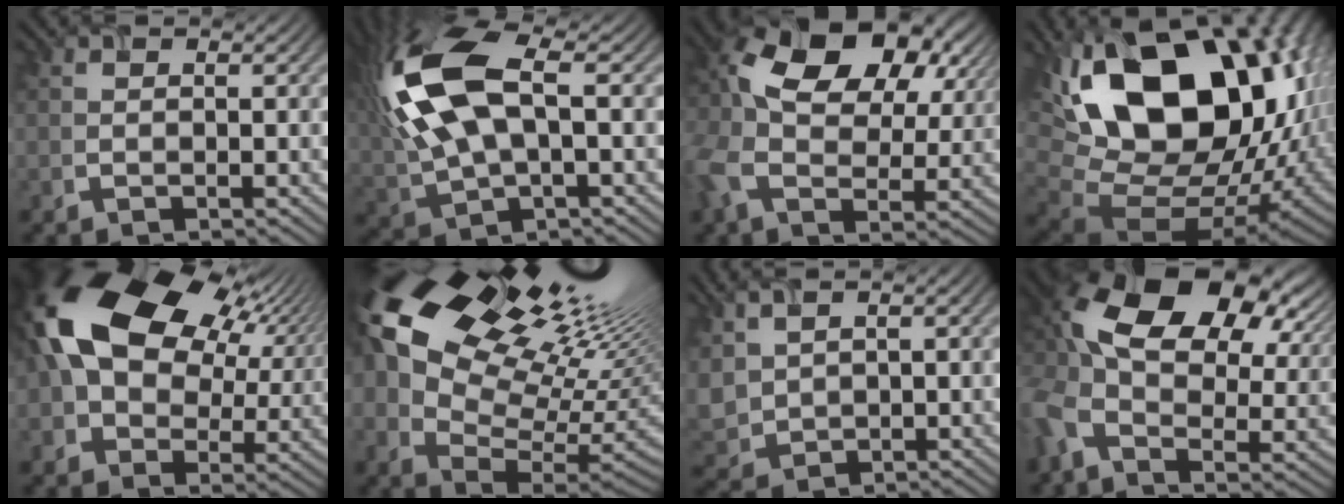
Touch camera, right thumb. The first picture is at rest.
{"total": 14.9, "force": [3.0, 7.4, 12.6], "torque": [-0.310, 0.001, 0.057]}
{"total": 16.7, "force": [4.4, 11.5, 11.3], "torque": [-0.266, -0.002, 0.093]}
{"total": 21.3, "force": [4.5, 14.2, 15.2], "torque": [-0.302, -0.023, 0.107]}
{"total": 20.1, "force": [6.5, 13.7, 13.2], "torque": [-0.273, 0.007, 0.134]}
{"total": 19.3, "force": [8.0, 11.0, 13.7], "torque": [-0.249, 0.033, 0.165]}
{"total": 6.5, "force": [2.4, 4.1, 4.4], "torque": [-0.146, -0.006, 0.061]}
{"total": 17.8, "force": [5.6, 11.0, 12.8], "torque": [-0.318, -0.013, 0.112]}